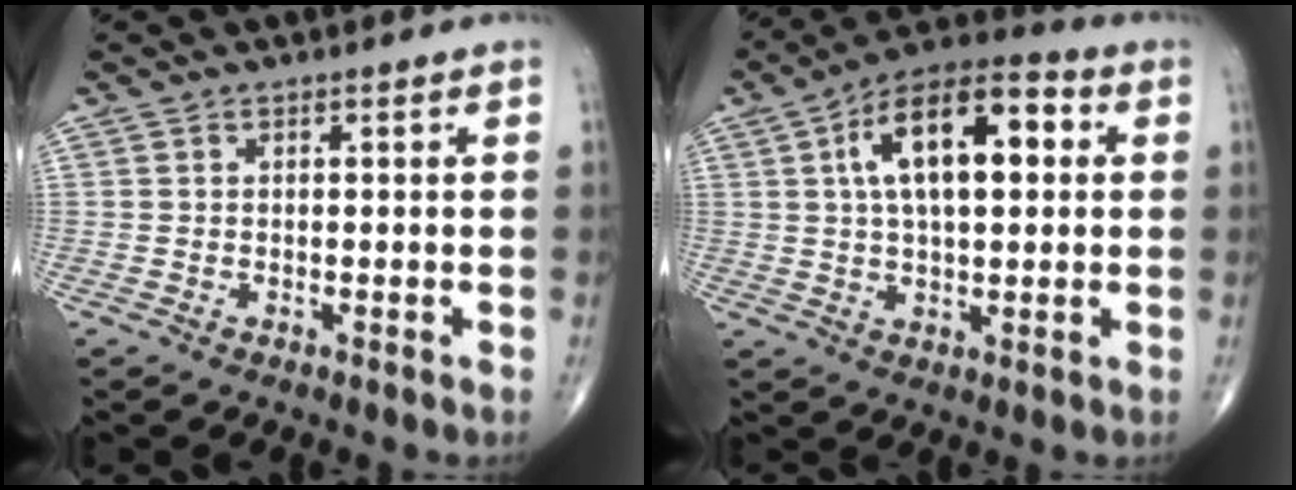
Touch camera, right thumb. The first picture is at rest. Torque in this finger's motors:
{"motor_torque": [0.10, 2.41, 1.40, 0.29, 0.18]}